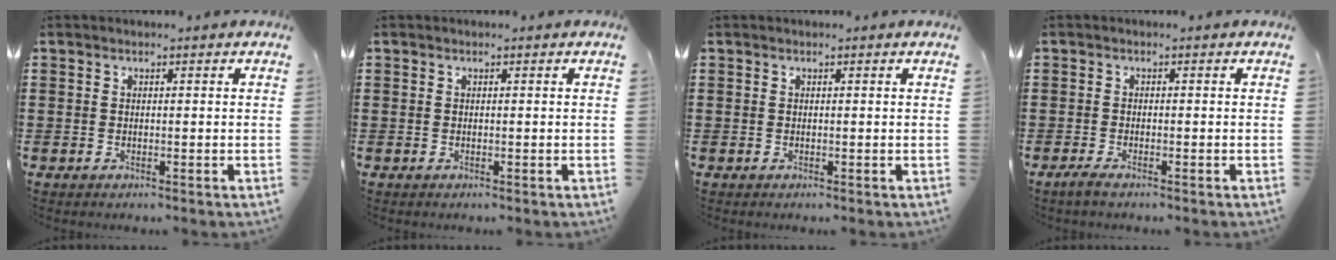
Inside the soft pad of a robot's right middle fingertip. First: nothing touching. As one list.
[{"total": 0.0}, {"total": 0.0}, {"total": 1.1, "force": [-0.8, 0.0, 0.8], "torque": [-0.014, -0.003, -0.014]}]